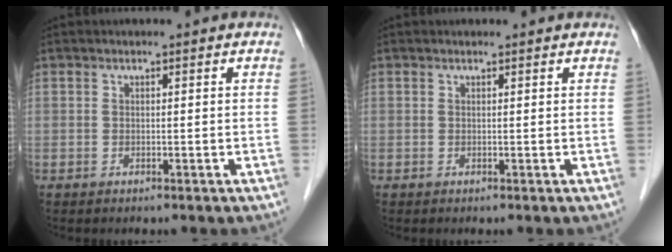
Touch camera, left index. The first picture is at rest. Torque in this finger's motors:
{"motor_torque": [0.91, -1.23, -0.01, -0.01]}